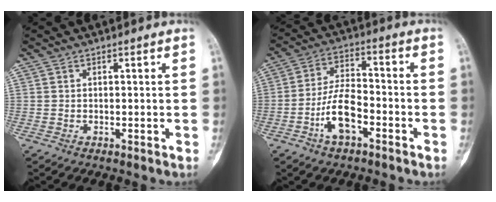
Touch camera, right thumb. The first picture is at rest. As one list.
[{"total": 9.3, "force": [-4.0, 4.4, 7.2], "torque": [-0.133, 0.036, -0.076]}]